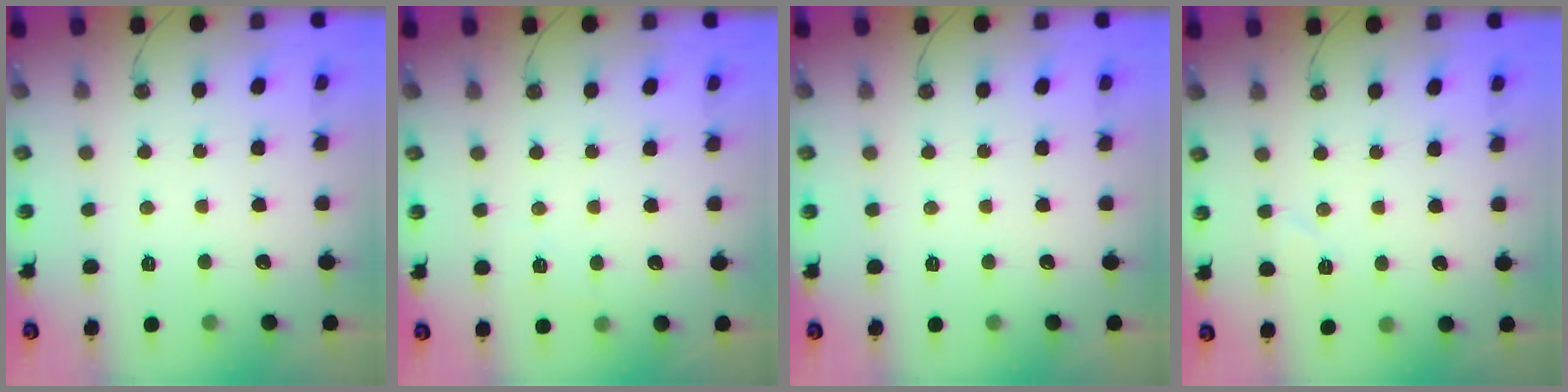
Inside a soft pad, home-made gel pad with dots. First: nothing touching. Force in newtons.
{"total": 7.9, "press": 4.8, "slide": 6.3}
{"total": 0.0}
{"total": 4.8, "press": 4.5, "slide": 1.8}